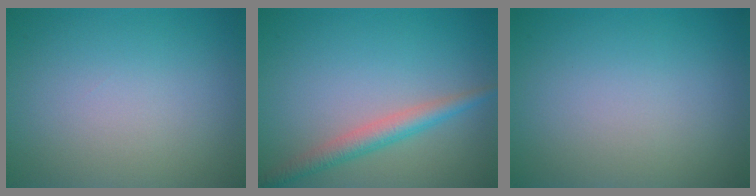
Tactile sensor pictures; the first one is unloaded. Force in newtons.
{"total": 2.8, "press": 2.8, "slide": 0.1}
{"total": 0.0}